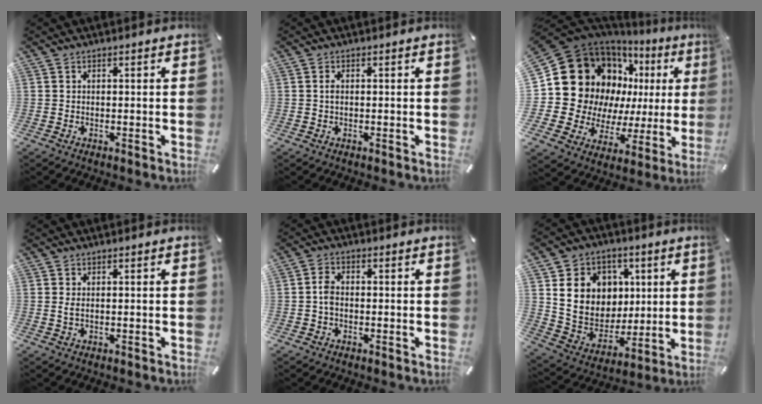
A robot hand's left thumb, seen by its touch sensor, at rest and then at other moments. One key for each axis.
{"total": 1.1, "fx": 0.0, "fy": 0.4, "fz": 1.0, "tx": -0.019, "ty": 0.002, "tz": -0.001}
{"total": 22.9, "fx": 7.0, "fy": 17.9, "fz": 12.5, "tx": -0.218, "ty": -0.053, "tz": 0.159}
{"total": 1.5, "fx": 0.2, "fy": 0.4, "fz": 1.4, "tx": -0.028, "ty": -0.001, "tz": 0.004}
{"total": 3.0, "fx": -0.4, "fy": 1.8, "fz": 2.3, "tx": -0.043, "ty": 0.005, "tz": -0.006}
{"total": 14.0, "fx": 4.0, "fy": 12.7, "fz": 4.4, "tx": -0.073, "ty": -0.019, "tz": 0.089}